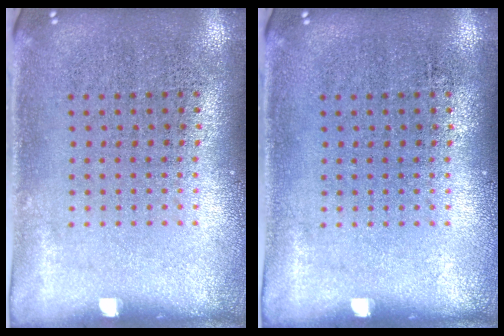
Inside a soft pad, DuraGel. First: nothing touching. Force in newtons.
{"total": 0.0}